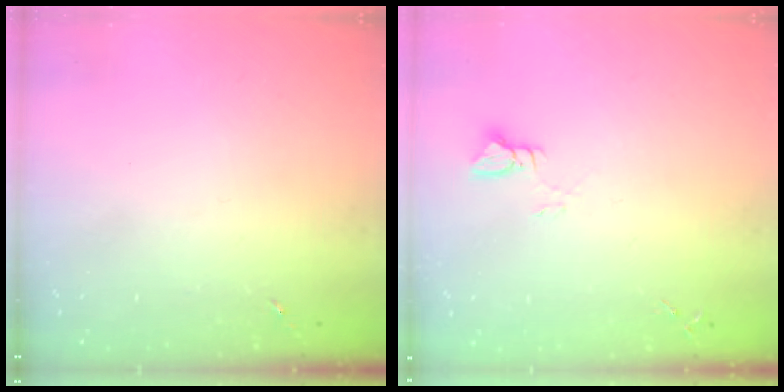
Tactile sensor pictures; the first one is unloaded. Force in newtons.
{"total": 2.9, "press": 2.9, "slide": 0.2}